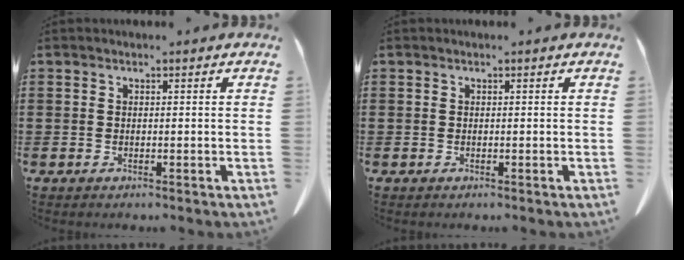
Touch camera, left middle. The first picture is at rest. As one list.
[{"total": 0.0}]